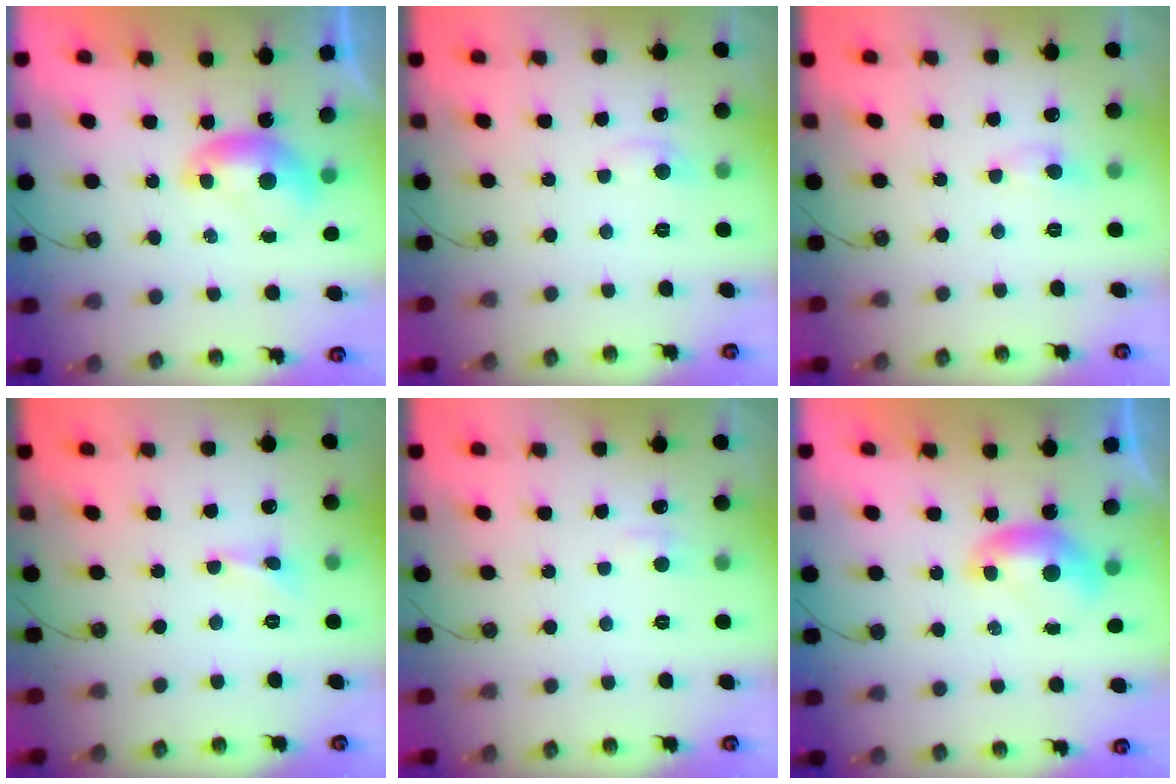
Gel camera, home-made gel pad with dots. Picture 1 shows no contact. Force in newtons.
{"total": 0.6, "press": 0.0, "slide": 0.6}
{"total": 0.9, "press": 0.6, "slide": 0.6}
{"total": 1.2, "press": 1.1, "slide": 0.5}
{"total": 2.3, "press": 2.3, "slide": 0.4}
{"total": 0.0}